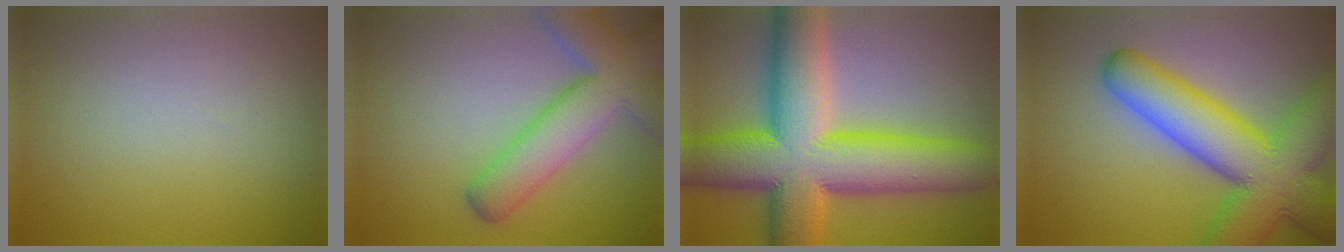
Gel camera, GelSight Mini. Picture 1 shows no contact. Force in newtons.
{"total": 7.6, "press": 7.6, "slide": 0.5}
{"total": 15.6, "press": 15.6, "slide": 0.3}
{"total": 11.3, "press": 11.3, "slide": 0.6}